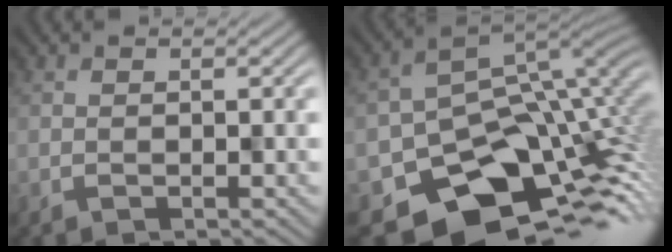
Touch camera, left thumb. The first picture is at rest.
{"total": 11.2, "force": [-5.2, 8.5, 5.2], "torque": [-0.101, -0.042, -0.073]}